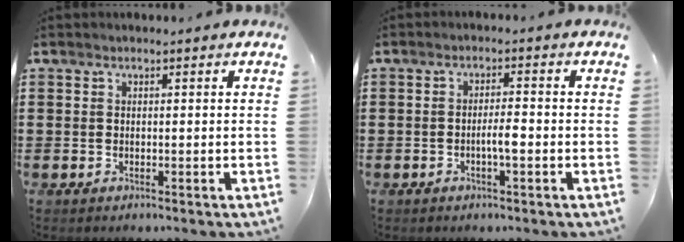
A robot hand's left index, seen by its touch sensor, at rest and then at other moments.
{"total": 3.0, "force": [-0.9, 0.6, 2.8], "torque": [-0.059, 0.000, -0.021]}